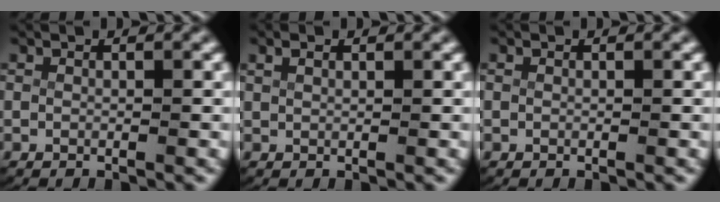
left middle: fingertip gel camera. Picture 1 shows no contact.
{"total": 0.7, "force": [0.6, -0.1, 0.3], "torque": [-0.011, -0.003, 0.018]}
{"total": 0.0}